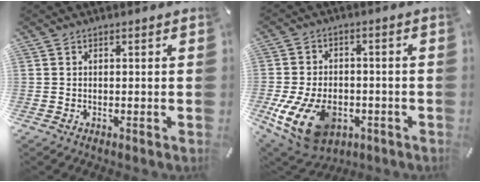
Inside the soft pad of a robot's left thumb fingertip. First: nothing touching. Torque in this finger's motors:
{"motor_torque": [2.11, 2.90, 1.57, 0.64, 0.24]}